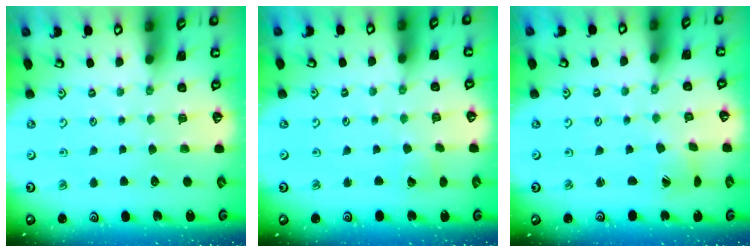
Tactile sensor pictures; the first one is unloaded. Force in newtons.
{"total": 1.4, "press": 1.4, "slide": 0.1}
{"total": 1.9, "press": 1.8, "slide": 0.2}